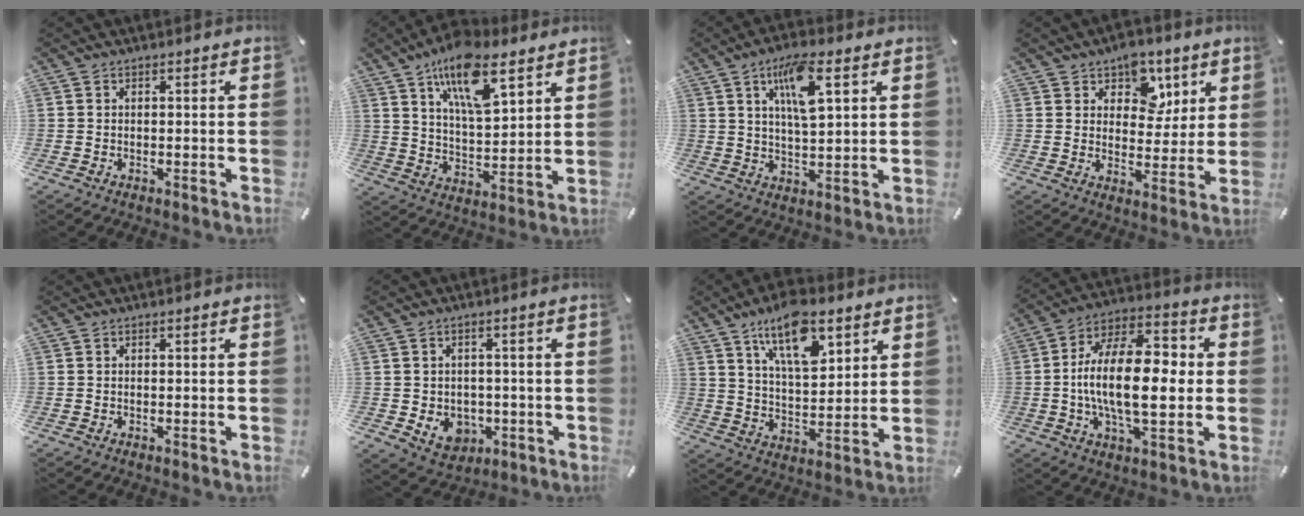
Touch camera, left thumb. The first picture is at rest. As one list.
[{"total": 15.1, "force": [9.9, 6.3, 9.5], "torque": [-0.169, -0.036, 0.172]}, {"total": 9.8, "force": [5.1, 3.4, 7.7], "torque": [-0.137, -0.003, 0.084]}, {"total": 9.8, "force": [5.4, 7.5, 3.4], "torque": [-0.036, -0.030, 0.093]}, {"total": 0.0}, {"total": 6.4, "force": [-1.3, 5.7, 2.5], "torque": [-0.037, 0.004, -0.021]}, {"total": 14.3, "force": [8.7, 6.8, 9.1], "torque": [-0.149, -0.031, 0.151]}, {"total": 19.0, "force": [-0.9, 9.1, 16.6], "torque": [-0.311, 0.000, -0.025]}]